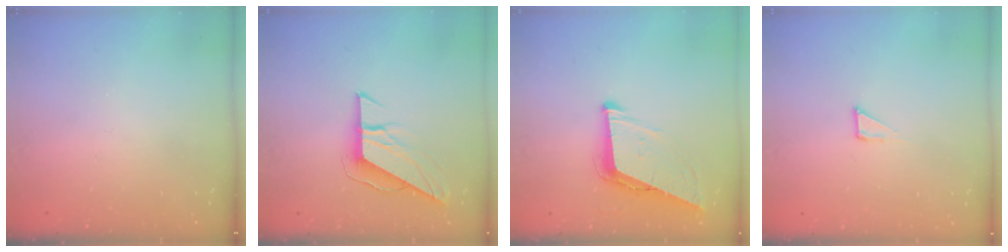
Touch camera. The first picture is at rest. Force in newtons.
{"total": 8.3, "press": 8.3, "slide": 0.2}
{"total": 9.3, "press": 8.9, "slide": 2.7}
{"total": 2.3, "press": 2.3, "slide": 0.1}